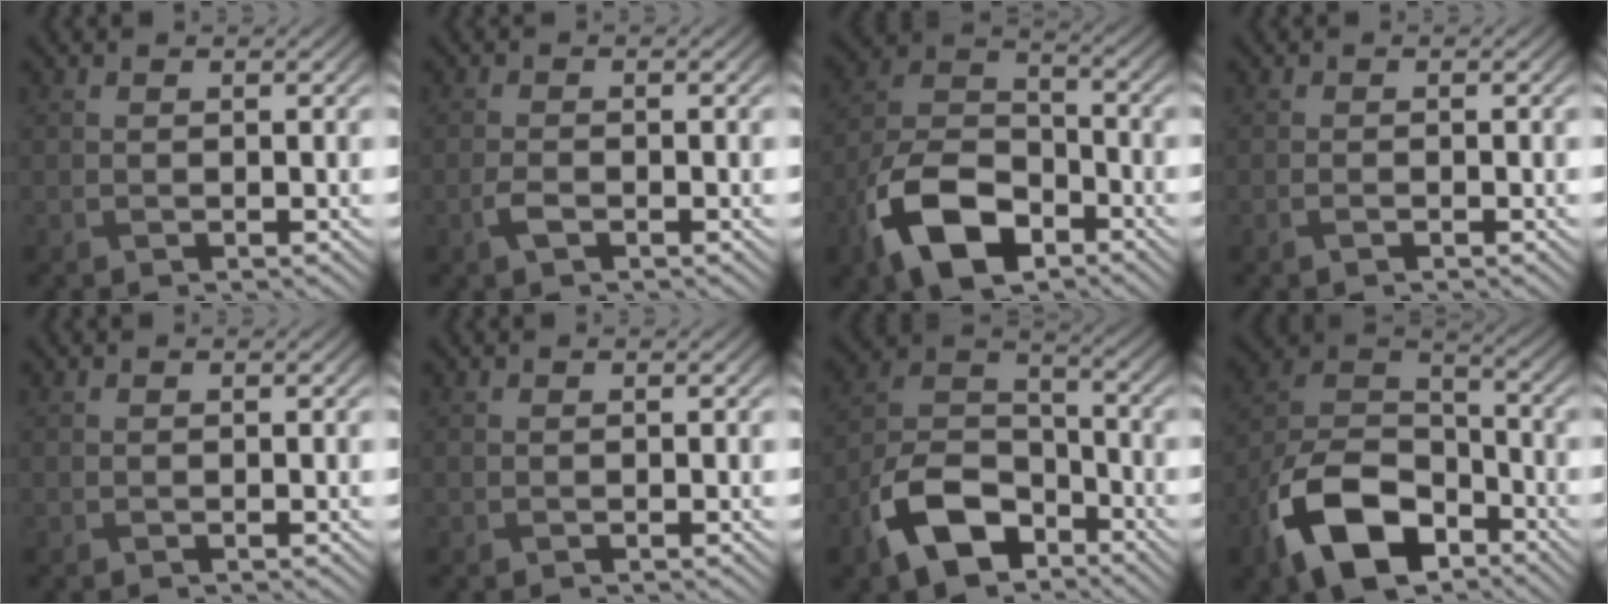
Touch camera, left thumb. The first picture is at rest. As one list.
[{"total": 1.8, "force": [-1.0, 0.7, 1.4], "torque": [-0.033, 0.000, -0.021]}, {"total": 12.1, "force": [-6.6, 6.7, 7.8], "torque": [-0.173, -0.011, -0.137]}, {"total": 0.7, "force": [-0.4, 0.2, 0.5], "torque": [-0.010, -0.001, -0.006]}, {"total": 0.0}, {"total": 0.0}, {"total": 11.2, "force": [-6.6, 6.3, 6.4], "torque": [-0.140, -0.007, -0.142]}, {"total": 13.8, "force": [-7.8, 7.8, 8.3], "torque": [-0.190, -0.021, -0.160]}]